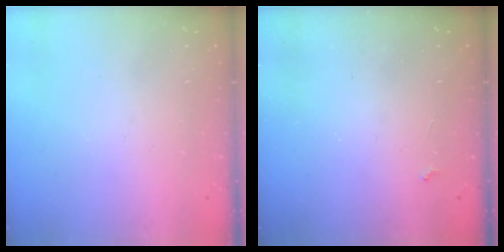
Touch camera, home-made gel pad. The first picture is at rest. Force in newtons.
{"total": 2.3, "press": 2.3, "slide": 0.4}